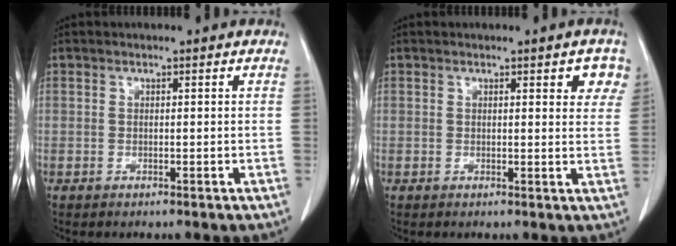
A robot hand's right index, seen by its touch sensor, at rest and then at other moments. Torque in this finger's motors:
{"motor_torque": [0.11, 0.15, 0.06, 0.00]}